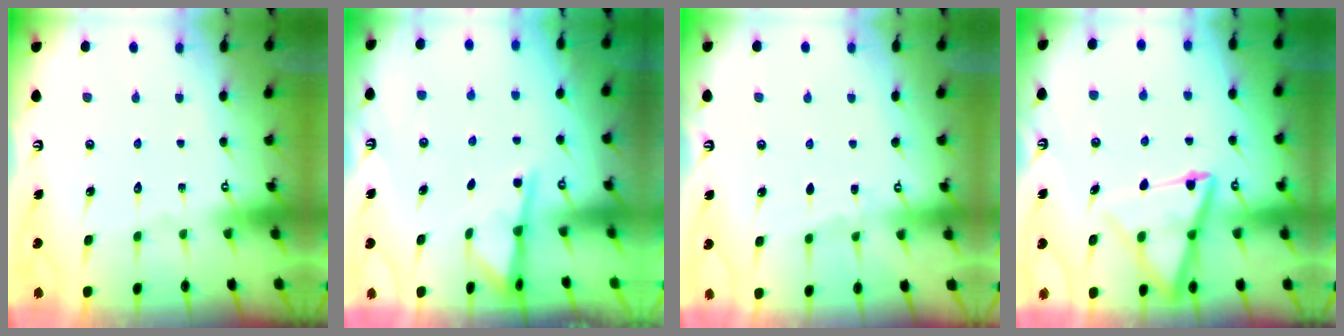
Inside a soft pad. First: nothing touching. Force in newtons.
{"total": 2.6, "press": 2.6, "slide": 0.4}
{"total": 2.9, "press": 2.9, "slide": 0.4}
{"total": 11.8, "press": 11.7, "slide": 1.2}